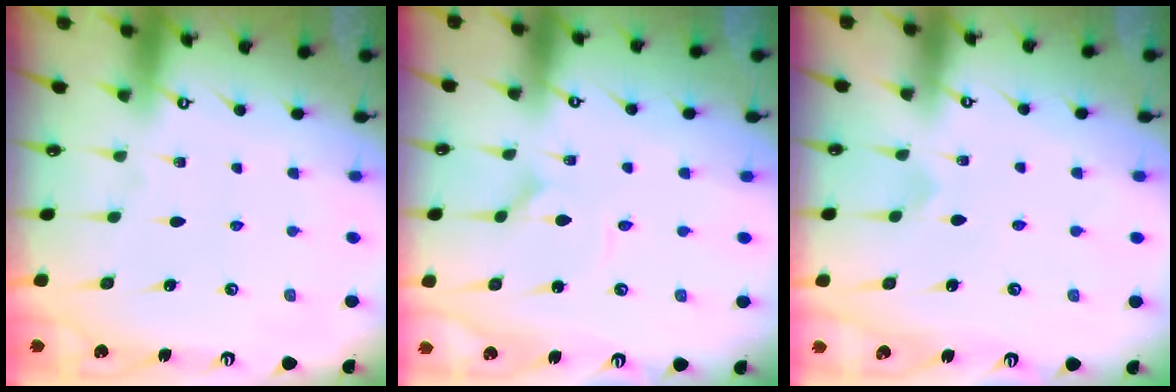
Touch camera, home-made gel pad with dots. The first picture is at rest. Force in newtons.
{"total": 1.9, "press": 1.9, "slide": 0.1}
{"total": 2.2, "press": 2.2, "slide": 0.2}